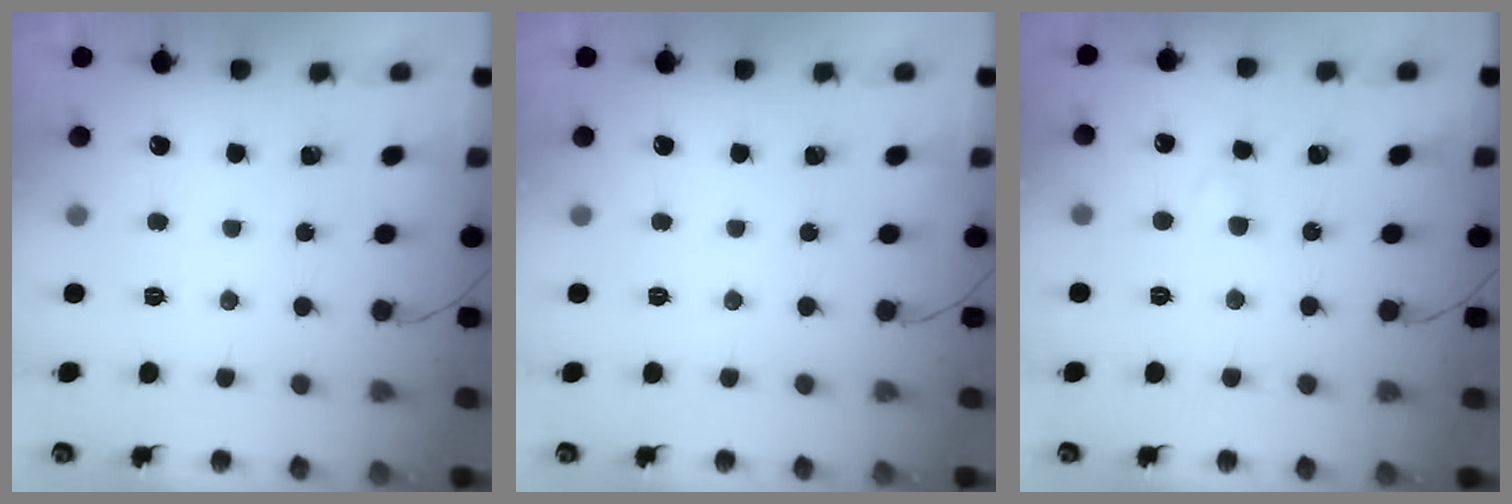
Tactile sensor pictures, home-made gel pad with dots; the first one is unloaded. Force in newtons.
{"total": 0.0}
{"total": 2.3, "press": 2.0, "slide": 1.0}